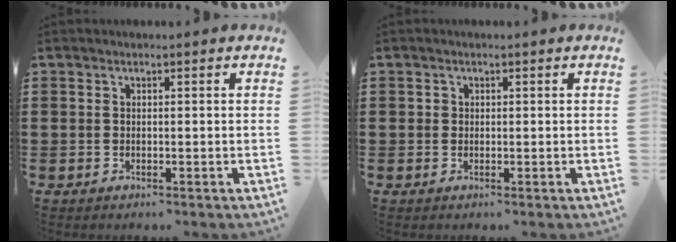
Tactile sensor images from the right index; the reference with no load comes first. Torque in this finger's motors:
{"motor_torque": [-0.11, 0.11, 0.04, 0.00]}